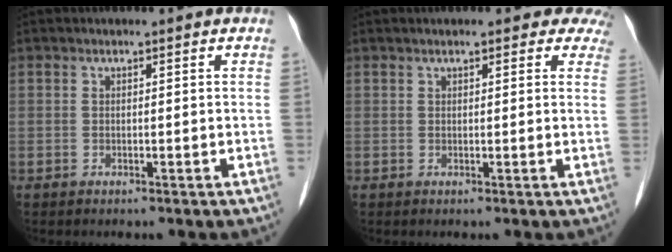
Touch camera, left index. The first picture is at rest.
{"total": 6.7, "force": [5.8, 2.5, 2.3], "torque": [-0.002, 0.008, 0.048]}